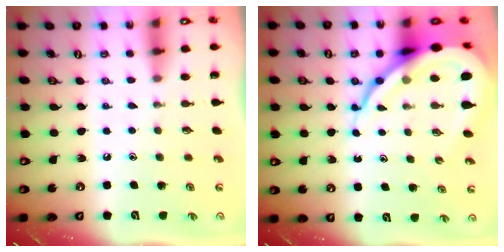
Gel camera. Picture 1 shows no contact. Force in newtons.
{"total": 15.6, "press": 15.5, "slide": 1.7}